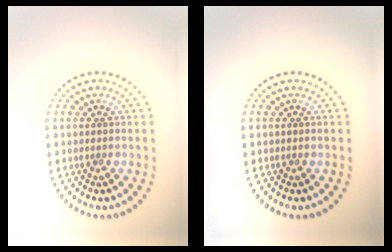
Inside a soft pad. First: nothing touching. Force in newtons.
{"total": 0.0}